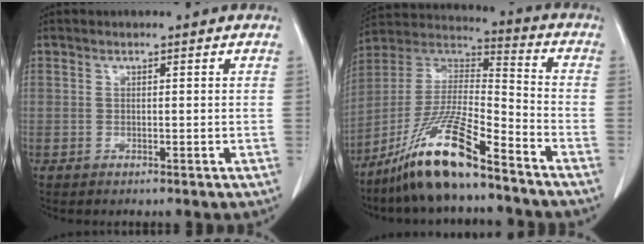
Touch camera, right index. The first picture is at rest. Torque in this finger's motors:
{"motor_torque": [1.25, -0.88, 0.46, 0.21]}